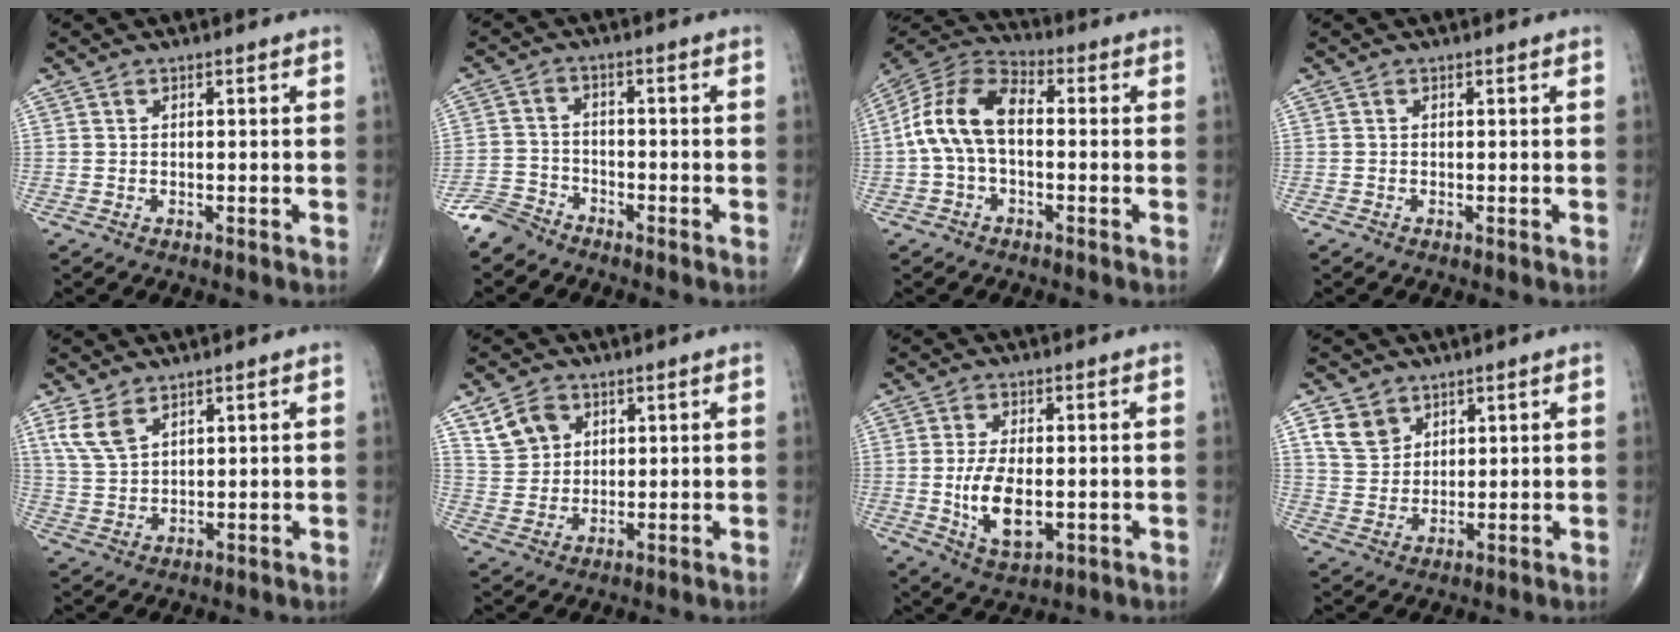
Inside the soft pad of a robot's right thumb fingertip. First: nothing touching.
{"total": 4.6, "force": [-4.2, 2.0, 0.1], "torque": [0.002, 0.011, -0.095]}
{"total": 12.5, "force": [-0.2, 7.4, 10.2], "torque": [-0.197, 0.037, -0.017]}
{"total": 0.0}
{"total": 6.1, "force": [3.6, 3.2, 3.8], "torque": [-0.073, -0.011, 0.082]}
{"total": 7.2, "force": [3.6, 5.6, 2.9], "torque": [-0.033, -0.013, 0.072]}
{"total": 9.6, "force": [-1.2, 4.8, 8.2], "torque": [-0.147, -0.012, -0.013]}
{"total": 6.6, "force": [3.6, 4.9, 2.5], "torque": [-0.028, -0.017, 0.074]}